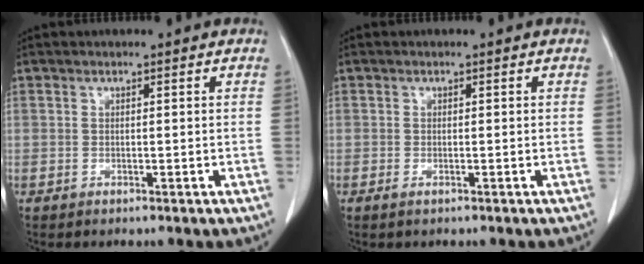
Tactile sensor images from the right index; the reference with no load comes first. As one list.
[{"total": 0.7, "force": [-0.4, 0.1, 0.5], "torque": [-0.009, -0.001, -0.006]}]